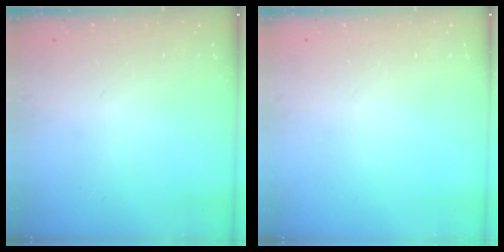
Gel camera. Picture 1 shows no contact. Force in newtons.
{"total": 0.0}